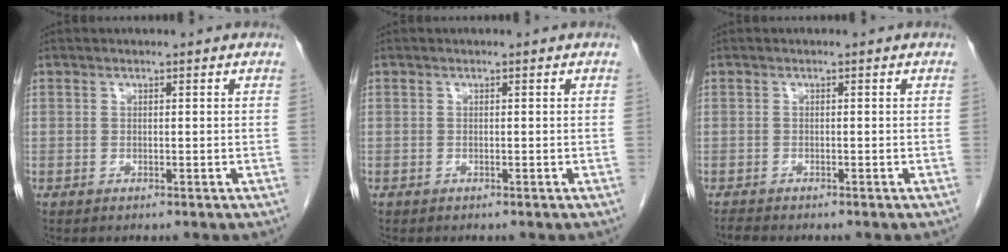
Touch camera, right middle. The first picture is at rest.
{"total": 0.0}
{"total": 1.2, "force": [-1.2, 0.1, 0.3], "torque": [-0.014, -0.006, -0.021]}